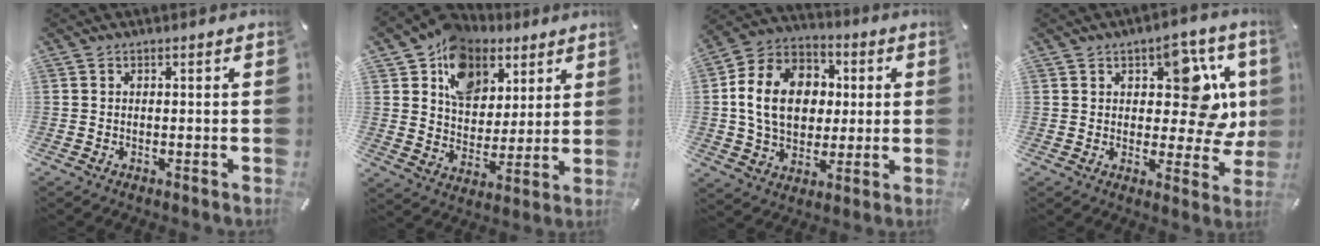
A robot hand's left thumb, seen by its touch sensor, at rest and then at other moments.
{"total": 12.3, "force": [6.5, 9.5, 4.1], "torque": [-0.084, -0.041, 0.122]}
{"total": 16.1, "force": [1.4, 13.0, 9.4], "torque": [-0.202, 0.014, 0.028]}
{"total": 15.0, "force": [4.6, 8.4, 11.6], "torque": [-0.135, -0.028, 0.079]}